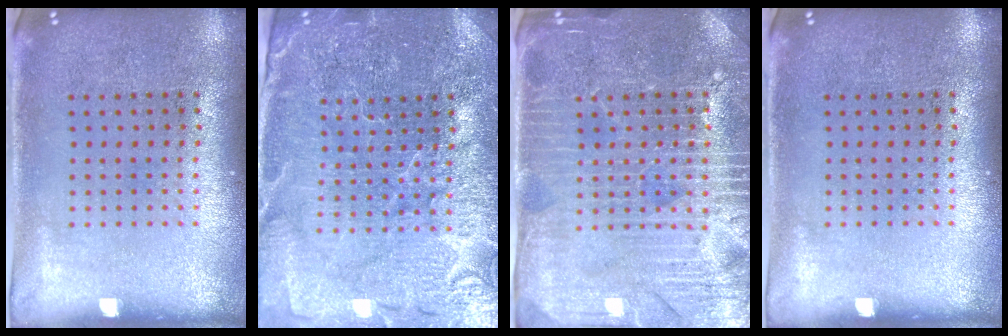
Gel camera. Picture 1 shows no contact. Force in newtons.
{"total": 4.1, "press": 4.0, "slide": 1.2}
{"total": 4.3, "press": 4.1, "slide": 1.3}
{"total": 0.0}